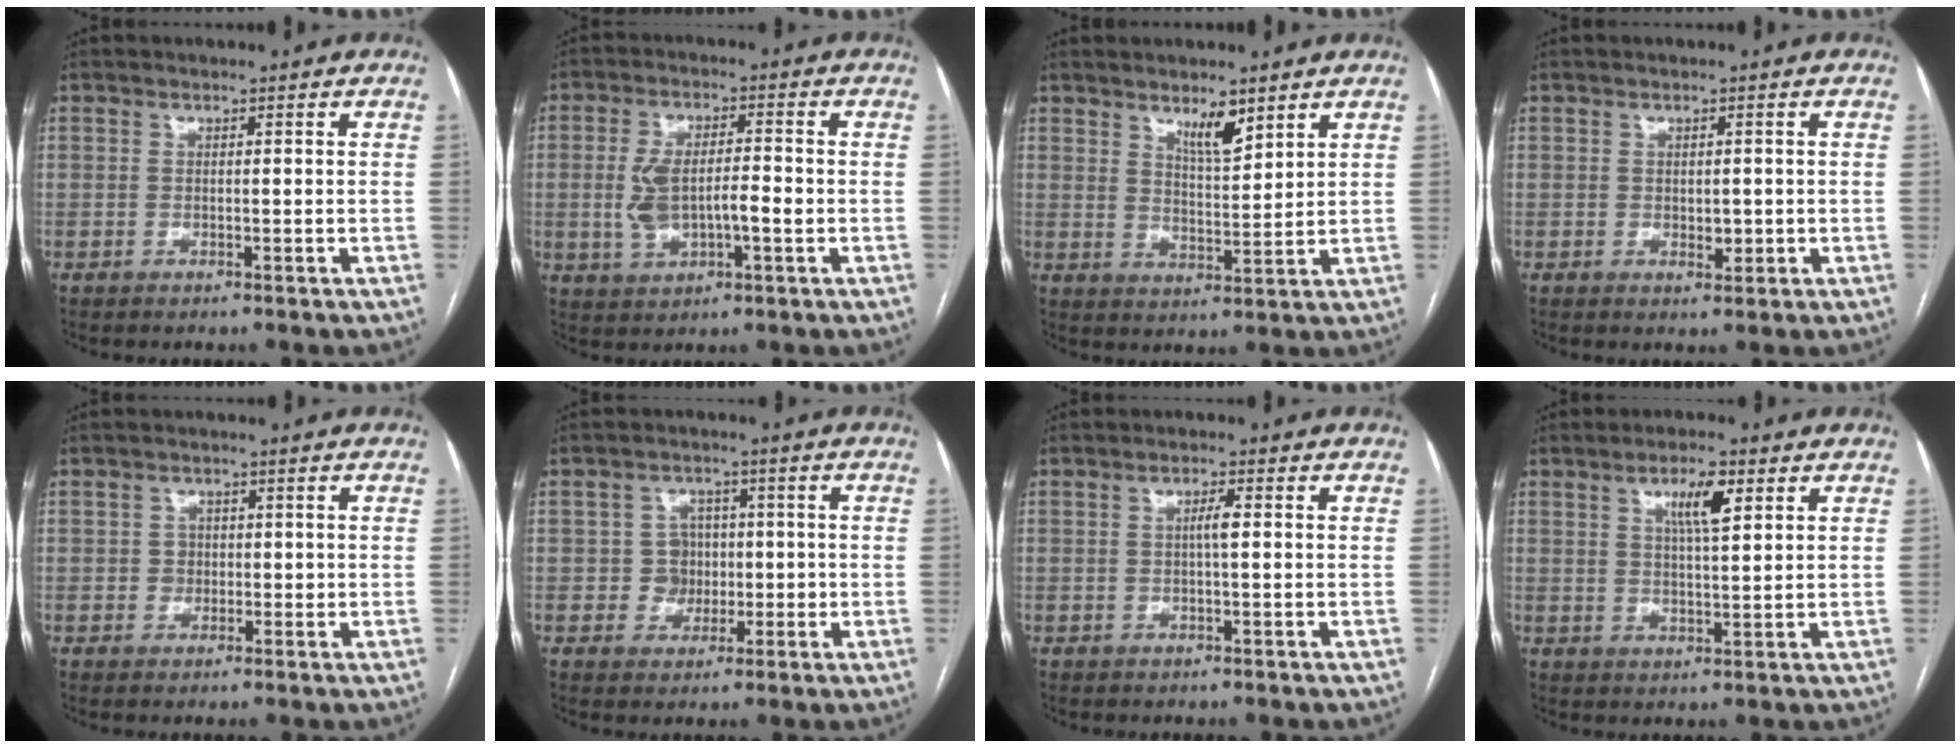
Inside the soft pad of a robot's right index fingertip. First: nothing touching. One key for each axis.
{"total": 7.9, "fx": -0.9, "fy": 3.3, "fz": 7.0, "tx": -0.146, "ty": 0.015, "tz": -0.008}
{"total": 5.1, "fx": 3.6, "fy": 1.2, "fz": 3.4, "tx": -0.062, "ty": -0.007, "tz": 0.065}
{"total": 1.9, "fx": -0.1, "fy": 1.2, "fz": 1.5, "tx": -0.020, "ty": -0.002, "tz": 0.004}
{"total": 2.0, "fx": 0.0, "fy": 1.9, "fz": 0.5, "tx": -0.003, "ty": 0.005, "tz": 0.001}
{"total": 4.4, "fx": -0.2, "fy": 4.4, "fz": 0.9, "tx": -0.003, "ty": 0.016, "tz": 0.002}
{"total": 2.1, "fx": 0.1, "fy": 0.1, "fz": 2.1, "tx": -0.037, "ty": 0.003, "tz": 0.001}
{"total": 5.5, "fx": 2.5, "fy": 1.1, "fz": 4.8, "tx": -0.085, "ty": 0.002, "tz": 0.043}